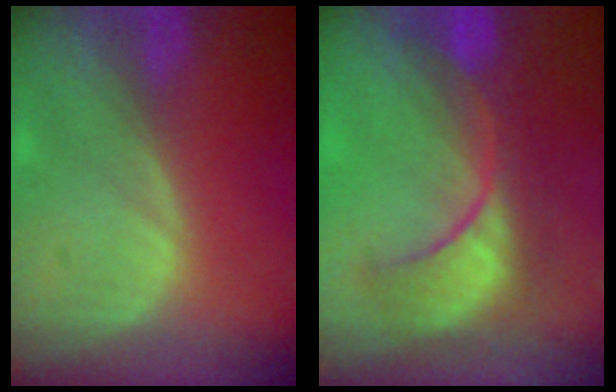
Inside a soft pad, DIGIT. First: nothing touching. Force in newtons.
{"total": 8.8, "press": 8.8, "slide": 0.5}